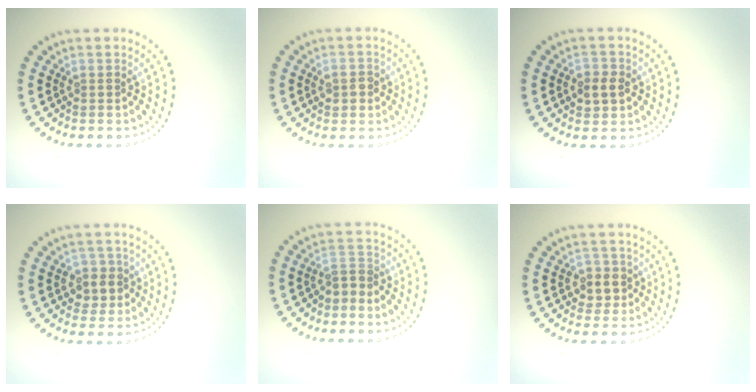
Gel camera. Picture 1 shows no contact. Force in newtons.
{"total": 1.8, "press": 1.8, "slide": 0.1}
{"total": 2.4, "press": 2.4, "slide": 0.4}
{"total": 2.7, "press": 2.5, "slide": 0.9}
{"total": 1.9, "press": 1.6, "slide": 1.1}
{"total": 2.5, "press": 2.2, "slide": 1.1}